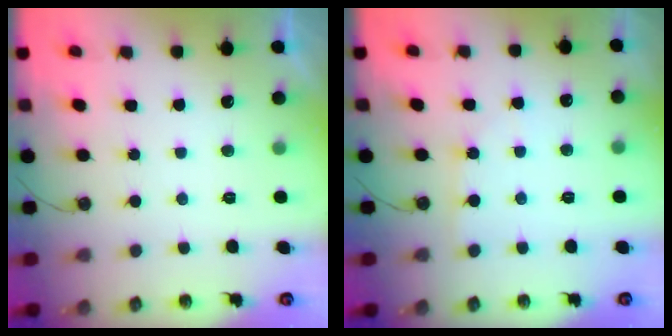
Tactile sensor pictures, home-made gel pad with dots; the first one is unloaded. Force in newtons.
{"total": 2.8, "press": 2.7, "slide": 0.4}